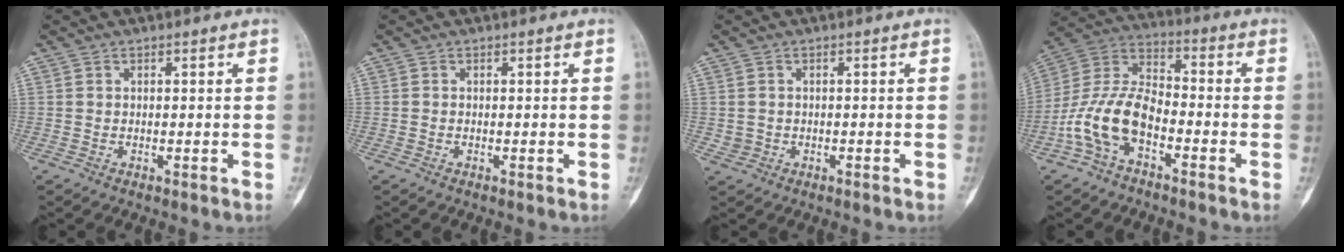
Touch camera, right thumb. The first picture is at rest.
{"total": 0.0}
{"total": 1.5, "force": [-0.3, 1.5, 0.3], "torque": [-0.002, 0.005, -0.001]}
{"total": 12.7, "force": [-5.2, 6.9, 9.3], "torque": [-0.189, 0.052, -0.108]}